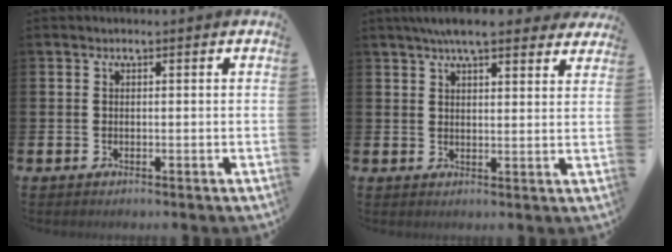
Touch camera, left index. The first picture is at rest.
{"total": 6.2, "force": [5.5, 1.2, 2.5], "torque": [-0.045, -0.017, 0.098]}